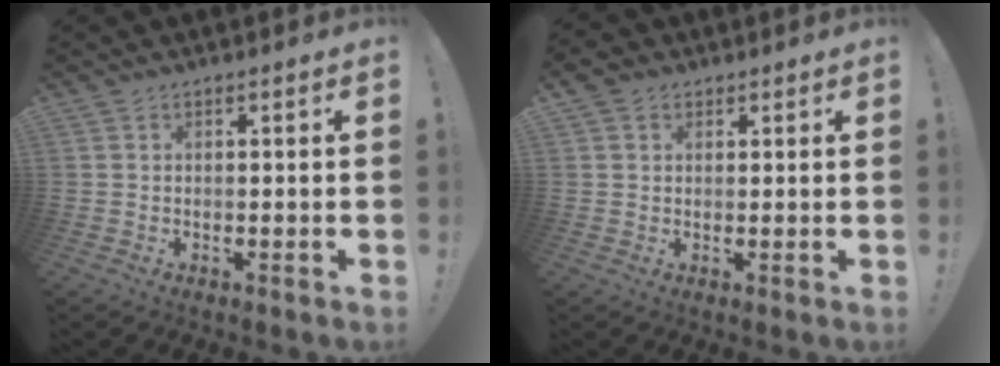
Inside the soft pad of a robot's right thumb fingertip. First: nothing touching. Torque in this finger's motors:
{"motor_torque": [0.08, 0.08, 0.24, 0.22, 0.02]}